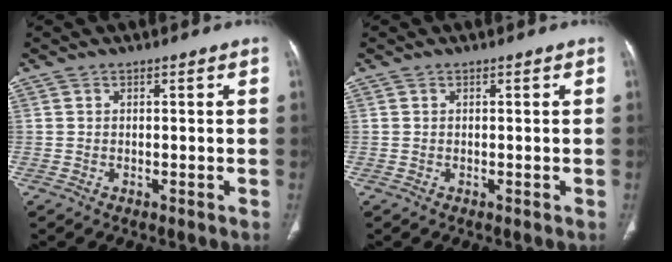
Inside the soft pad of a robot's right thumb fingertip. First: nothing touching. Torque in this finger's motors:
{"motor_torque": [0.02, 0.02, -0.01, 0.01, 0.00]}